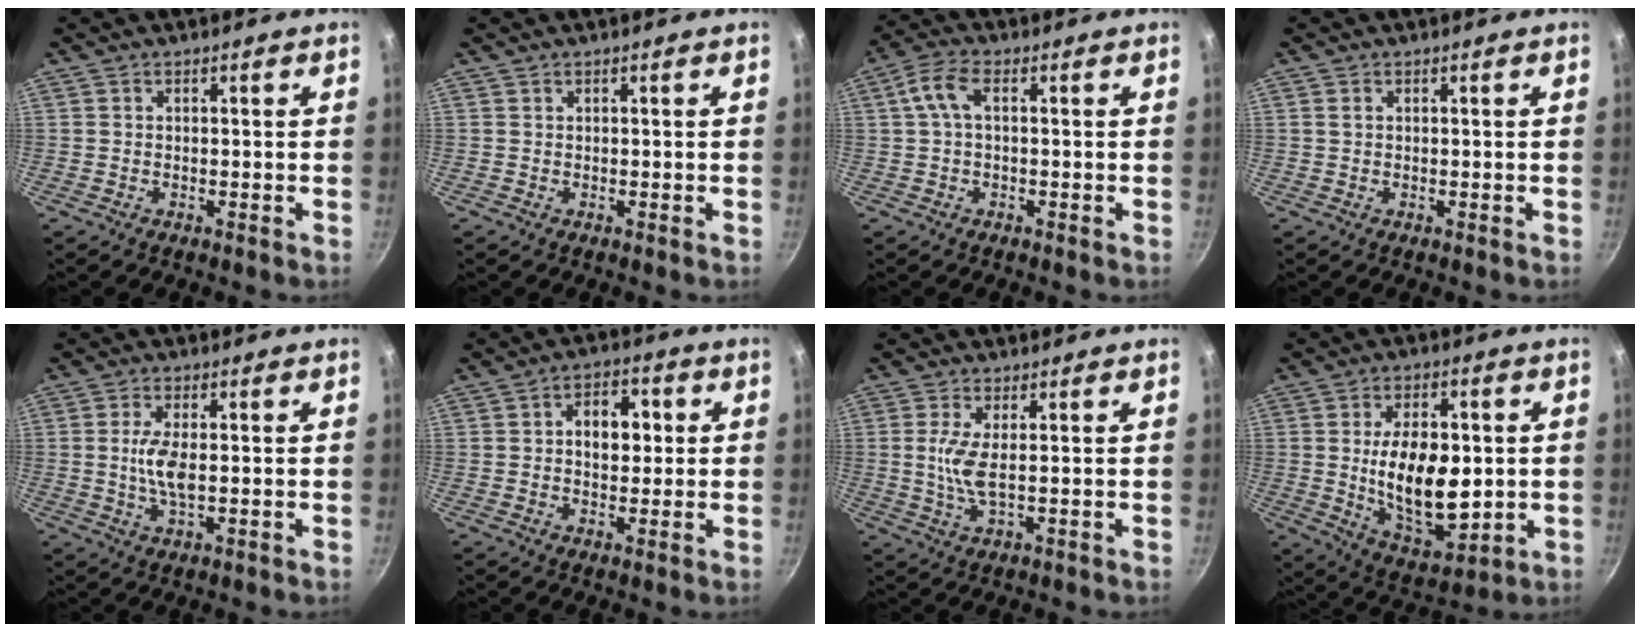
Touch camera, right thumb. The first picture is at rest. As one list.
[{"total": 0.0}, {"total": 5.0, "force": [0.6, 2.7, 4.2], "torque": [-0.093, 0.019, 0.010]}, {"total": 0.8, "force": [0.3, 0.6, 0.5], "torque": [-0.008, 0.001, 0.004]}, {"total": 5.7, "force": [0.1, 2.2, 5.3], "torque": [-0.113, -0.002, -0.001]}, {"total": 7.3, "force": [1.0, 5.0, 5.3], "torque": [-0.046, 0.010, 0.007]}, {"total": 5.2, "force": [0.5, 1.3, 5.0], "torque": [-0.114, -0.005, 0.012]}, {"total": 17.2, "force": [-0.2, 9.7, 14.2], "torque": [-0.201, -0.016, 0.009]}]